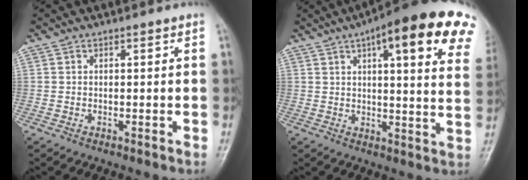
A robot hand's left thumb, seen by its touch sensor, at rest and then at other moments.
{"total": 23.6, "force": [12.0, 6.2, 19.3], "torque": [-0.237, -0.010, 0.144]}